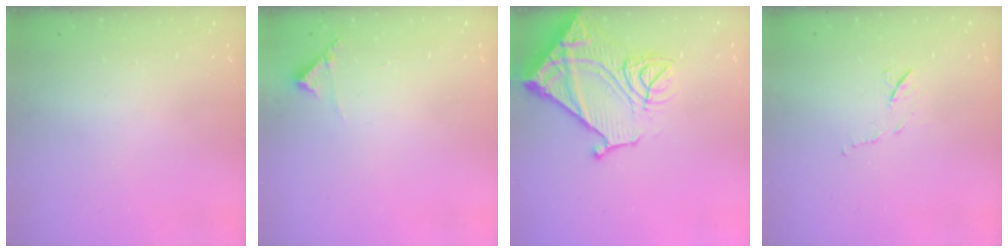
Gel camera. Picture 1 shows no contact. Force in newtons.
{"total": 4.3, "press": 4.3, "slide": 0.2}
{"total": 22.0, "press": 21.8, "slide": 2.5}
{"total": 7.0, "press": 7.0, "slide": 0.7}